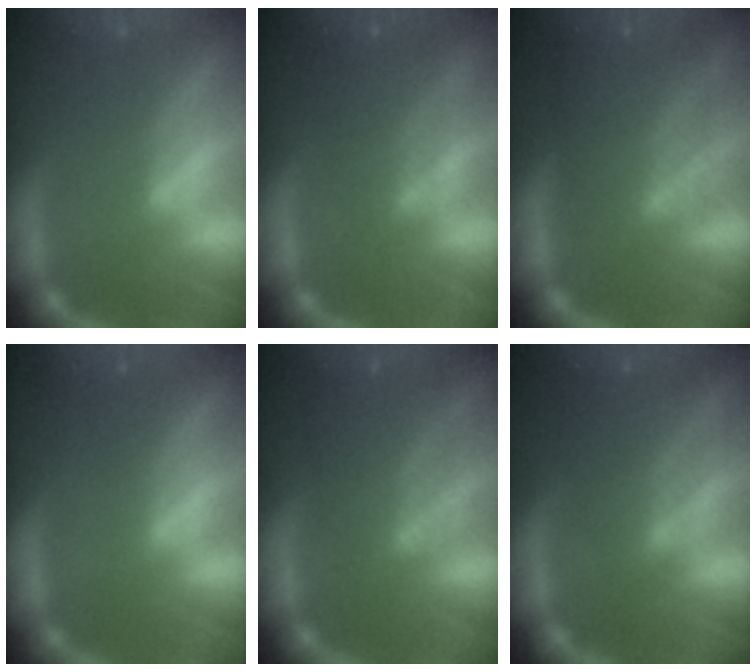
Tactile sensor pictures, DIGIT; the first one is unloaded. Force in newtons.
{"total": 4.1}
{"total": 7.6}
{"total": 0.9}
{"total": 6.1}
{"total": 5.1}